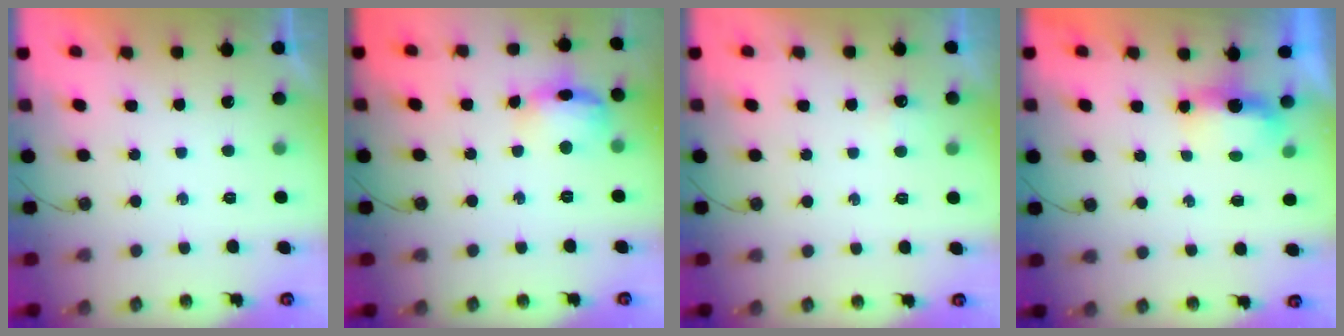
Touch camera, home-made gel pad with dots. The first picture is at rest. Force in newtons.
{"total": 12.8, "press": 12.7, "slide": 1.3}
{"total": 3.8, "press": 3.7, "slide": 0.6}
{"total": 5.0, "press": 4.9, "slide": 0.6}